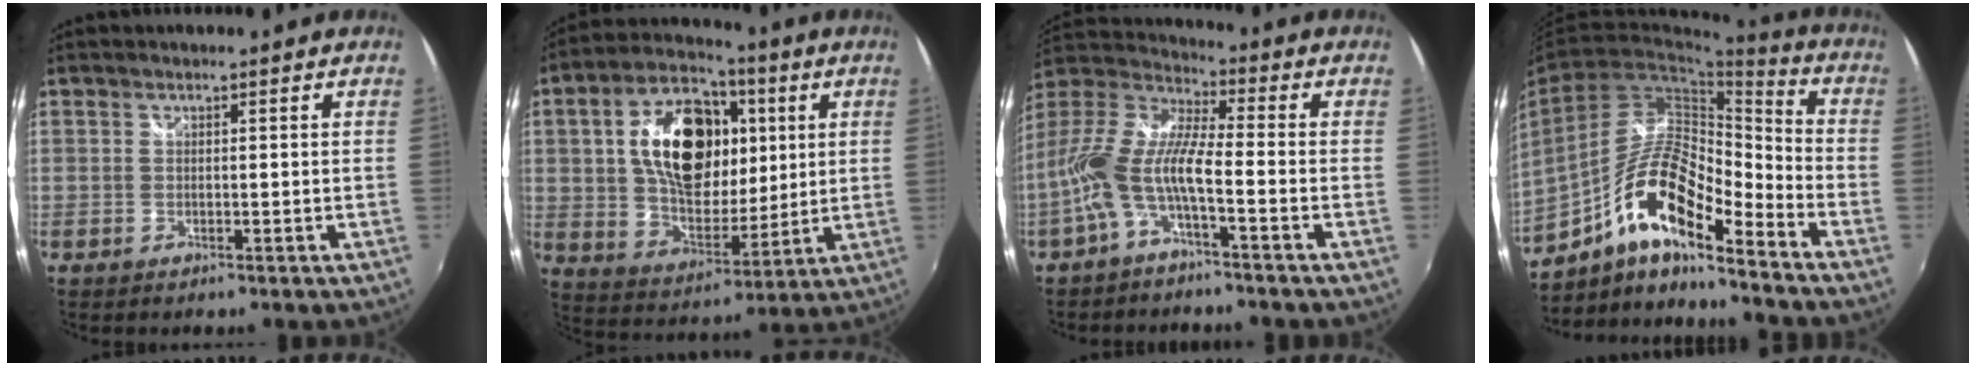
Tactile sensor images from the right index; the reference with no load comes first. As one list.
[{"total": 20.1, "force": [4.6, 12.0, 15.5], "torque": [-0.286, 0.022, 0.084]}, {"total": 10.9, "force": [-4.1, 2.0, 9.9], "torque": [-0.207, 0.002, -0.083]}, {"total": 15.5, "force": [-9.0, 4.1, 11.9], "torque": [-0.217, 0.001, -0.172]}]